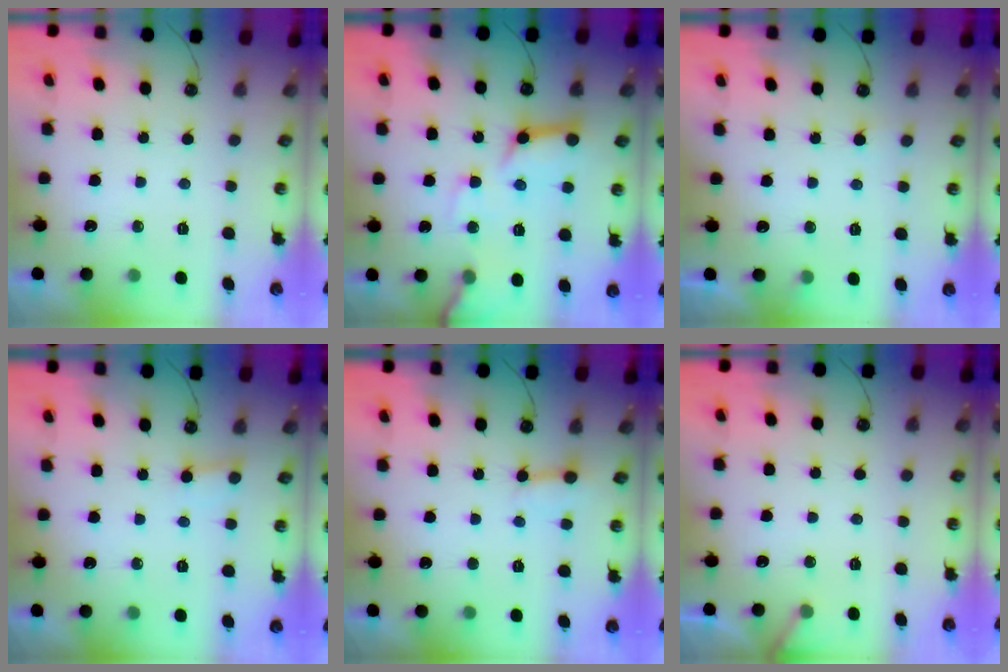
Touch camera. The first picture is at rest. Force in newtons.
{"total": 14.4, "press": 14.3, "slide": 1.7}
{"total": 4.7, "press": 4.7, "slide": 0.4}
{"total": 2.6, "press": 2.6, "slide": 0.1}
{"total": 2.8, "press": 2.7, "slide": 0.5}
{"total": 4.7, "press": 4.6, "slide": 0.4}